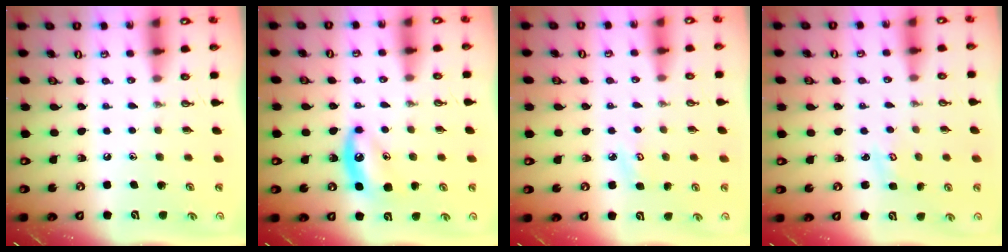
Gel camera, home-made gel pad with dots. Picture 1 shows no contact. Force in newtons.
{"total": 8.3, "press": 8.2, "slide": 0.8}
{"total": 3.6, "press": 3.6, "slide": 0.3}
{"total": 1.7, "press": 1.7, "slide": 0.2}